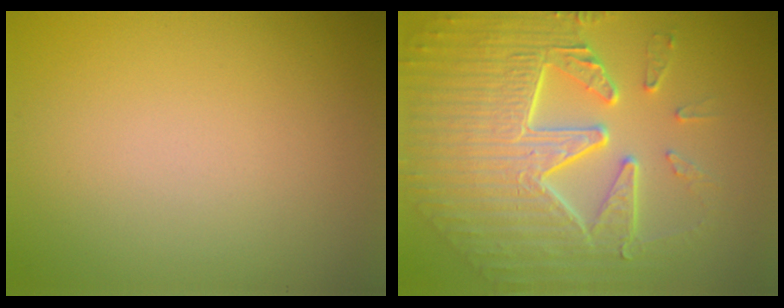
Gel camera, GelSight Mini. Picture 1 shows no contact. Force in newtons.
{"total": 9.7, "press": 6.6, "slide": 7.1}